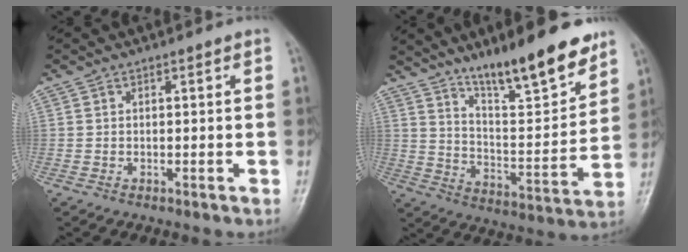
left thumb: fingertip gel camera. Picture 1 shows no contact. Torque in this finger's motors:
{"motor_torque": [1.67, 1.38, 1.46, -1.31, 0.08]}